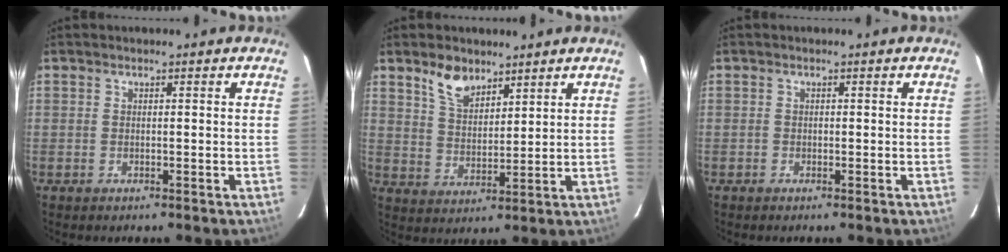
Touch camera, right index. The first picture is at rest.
{"total": 6.9, "force": [5.0, 3.4, 3.4], "torque": [-0.058, 0.008, 0.096]}
{"total": 0.0}